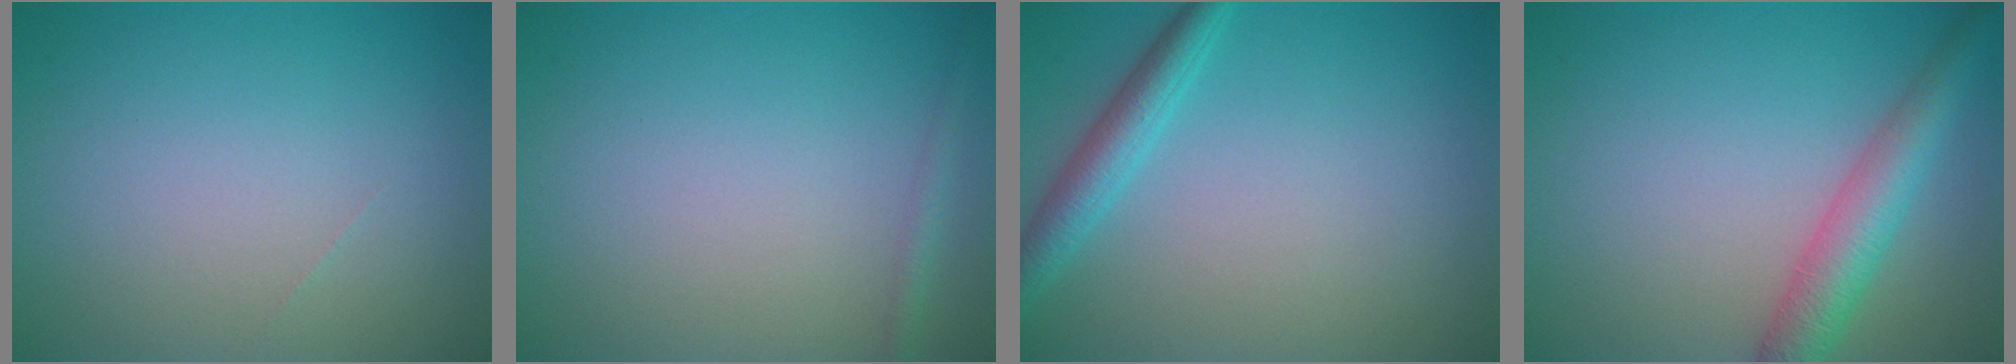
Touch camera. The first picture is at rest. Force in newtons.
{"total": 1.1, "press": 1.1, "slide": 0.1}
{"total": 2.8, "press": 2.8, "slide": 0.1}
{"total": 4.3, "press": 4.3, "slide": 0.1}